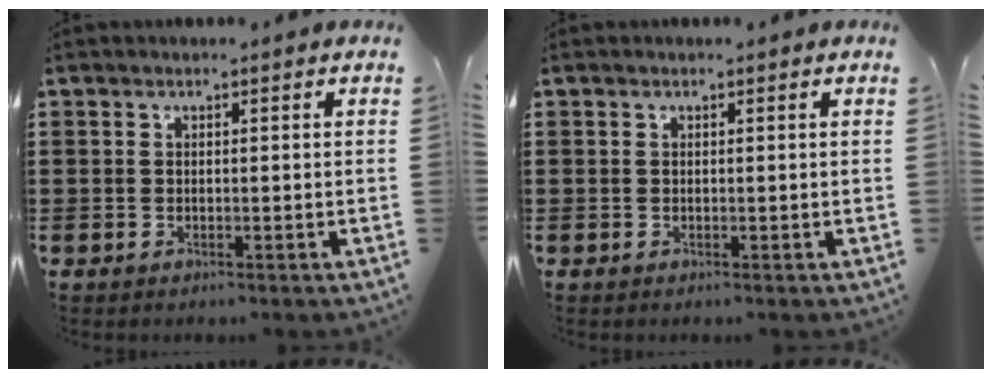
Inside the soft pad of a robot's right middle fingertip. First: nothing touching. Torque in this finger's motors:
{"motor_torque": [-0.45, -0.38, 0.00, 0.01]}